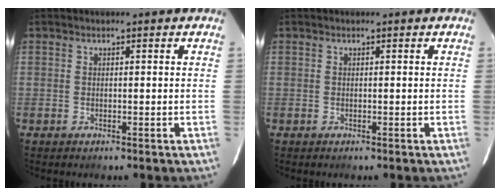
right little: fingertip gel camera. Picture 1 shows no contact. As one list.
[{"total": 0.0}]